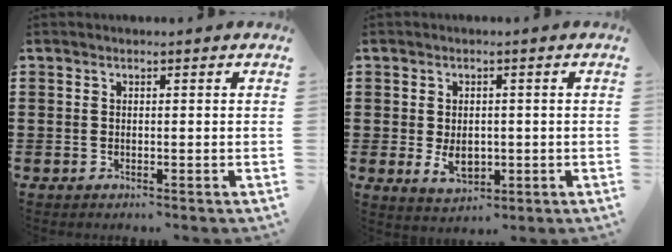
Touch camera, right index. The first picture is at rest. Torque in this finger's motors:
{"motor_torque": [1.51, -0.52, 0.74, 0.07]}